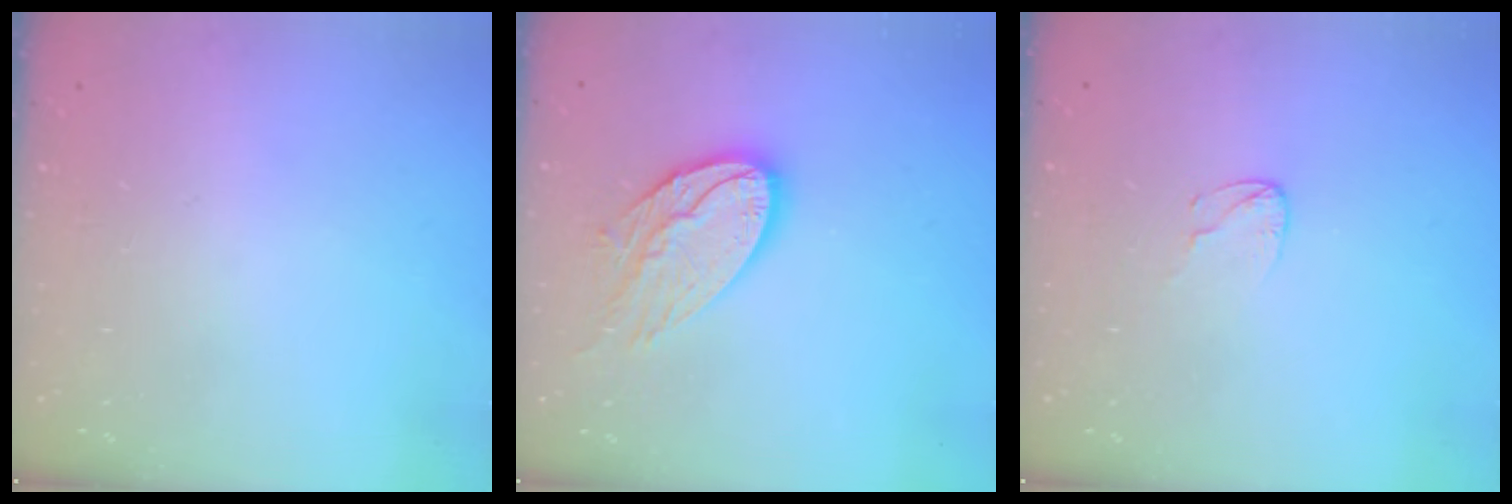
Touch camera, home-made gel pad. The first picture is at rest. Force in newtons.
{"total": 14.8, "press": 14.8, "slide": 1.0}
{"total": 3.9, "press": 3.9, "slide": 0.3}